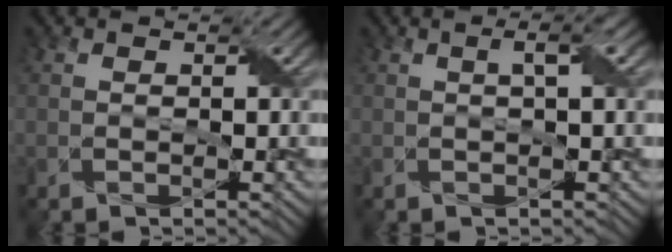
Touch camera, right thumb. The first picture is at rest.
{"total": 1.9, "force": [0.4, 0.2, 1.9], "torque": [-0.029, 0.008, 0.006]}